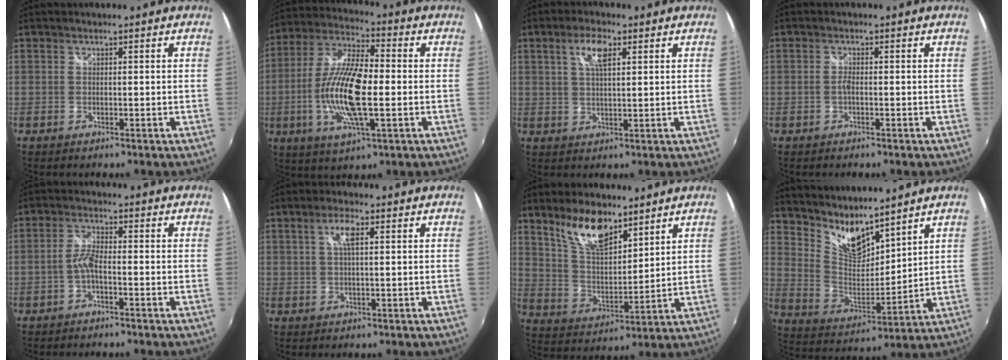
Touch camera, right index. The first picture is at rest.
{"total": 15.8, "force": [-2.4, 4.6, 15.0], "torque": [-0.302, -0.003, -0.049]}
{"total": 5.3, "force": [2.2, 1.8, 4.4], "torque": [-0.081, 0.007, 0.040]}
{"total": 1.0, "force": [-0.4, 0.4, 0.9], "torque": [-0.019, 0.002, -0.008]}
{"total": 3.0, "force": [-1.5, 0.7, 2.6], "torque": [-0.063, 0.008, -0.031]}
{"total": 3.8, "force": [1.2, 1.2, 3.4], "torque": [-0.065, 0.006, 0.022]}
{"total": 11.8, "force": [8.1, 4.6, 7.1], "torque": [-0.127, 0.004, 0.158]}
{"total": 10.6, "force": [9.0, 3.0, 4.6], "torque": [-0.087, -0.014, 0.179]}